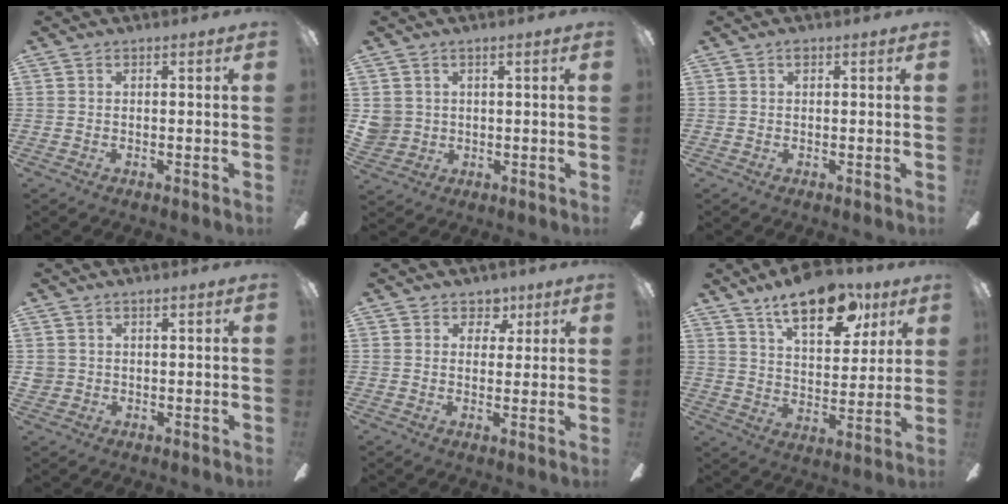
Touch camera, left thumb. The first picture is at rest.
{"total": 3.8, "force": [1.0, 3.6, 0.5], "torque": [-0.020, 0.010, 0.022]}
{"total": 0.8, "force": [0.4, 0.3, 0.6], "torque": [-0.006, 0.001, 0.005]}
{"total": 1.8, "force": [0.5, 1.7, 0.3], "torque": [-0.010, 0.003, 0.008]}
{"total": 4.7, "force": [2.8, 3.6, 1.2], "torque": [-0.005, -0.009, 0.045]}
{"total": 17.3, "force": [11.1, 8.0, 10.6], "torque": [-0.153, -0.048, 0.187]}